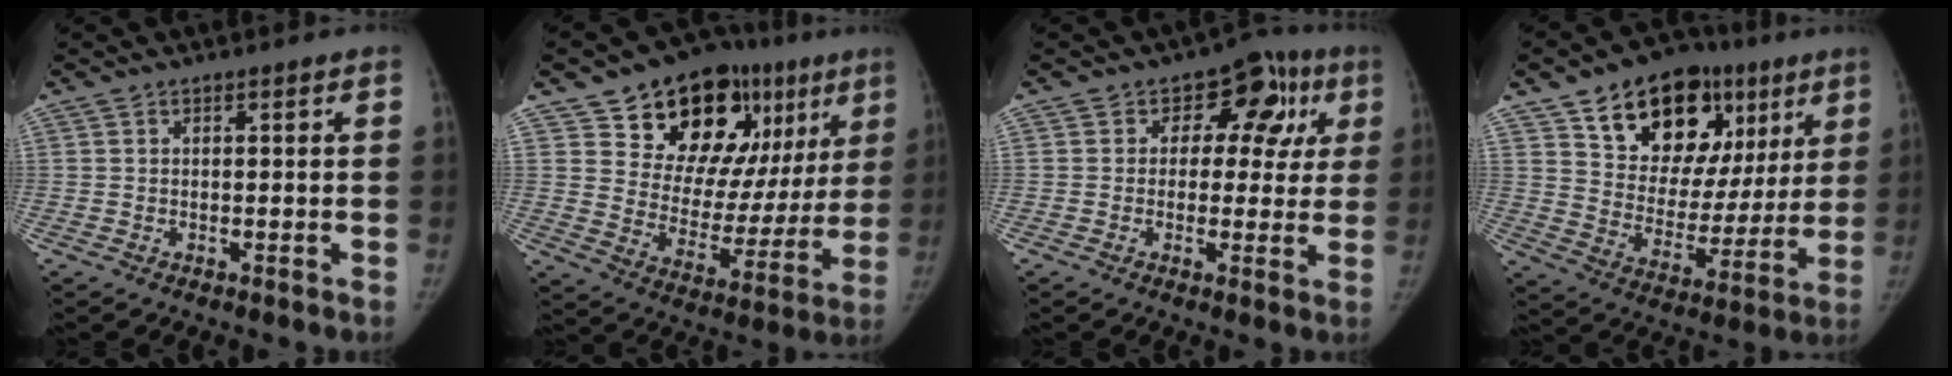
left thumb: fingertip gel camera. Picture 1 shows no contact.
{"total": 25.3, "force": [13.5, 14.7, 15.5], "torque": [-0.161, -0.018, 0.212]}
{"total": 10.7, "force": [3.2, 7.7, 6.7], "torque": [-0.014, 0.011, 0.029]}
{"total": 24.2, "force": [12.3, 15.2, 14.2], "torque": [-0.157, -0.011, 0.198]}